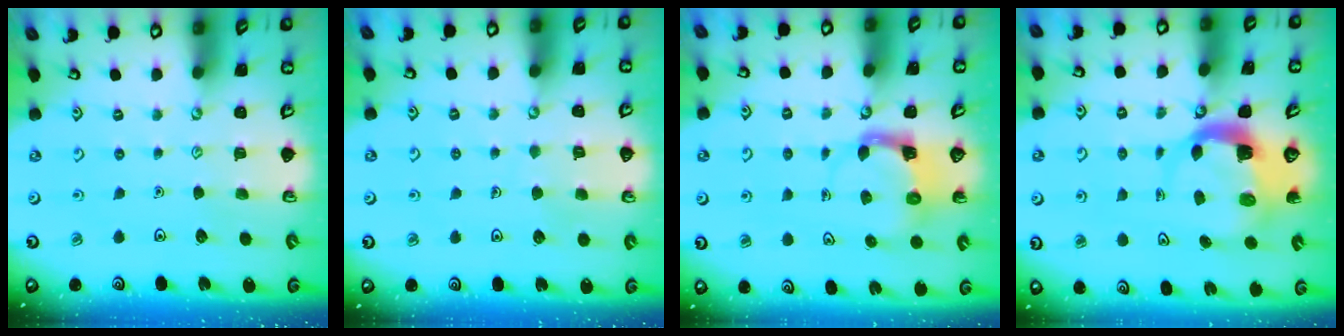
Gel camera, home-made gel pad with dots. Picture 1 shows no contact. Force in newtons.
{"total": 2.9, "press": 2.9, "slide": 0.2}
{"total": 3.4, "press": 3.4, "slide": 0.5}
{"total": 5.2, "press": 5.1, "slide": 0.6}